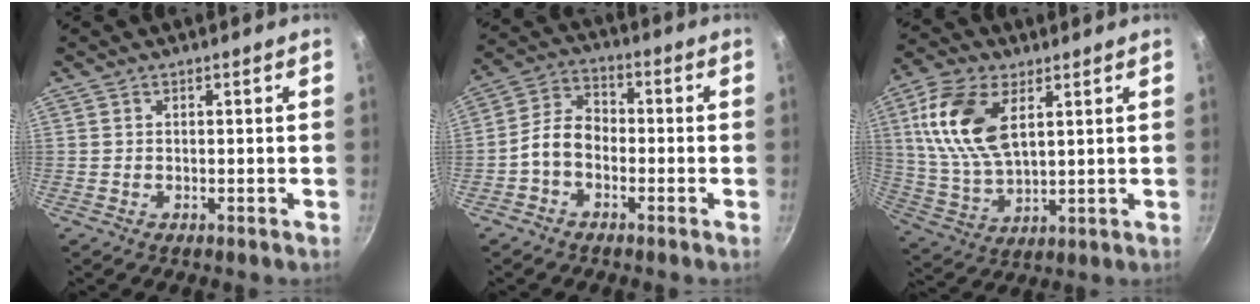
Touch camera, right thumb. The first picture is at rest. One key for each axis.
{"total": 6.8, "fx": -2.2, "fy": 4.8, "fz": 4.3, "tx": -0.069, "ty": 0.036, "tz": -0.056}
{"total": 15.0, "fx": 5.1, "fy": 8.1, "fz": 11.6, "tx": -0.220, "ty": -0.011, "tz": 0.105}